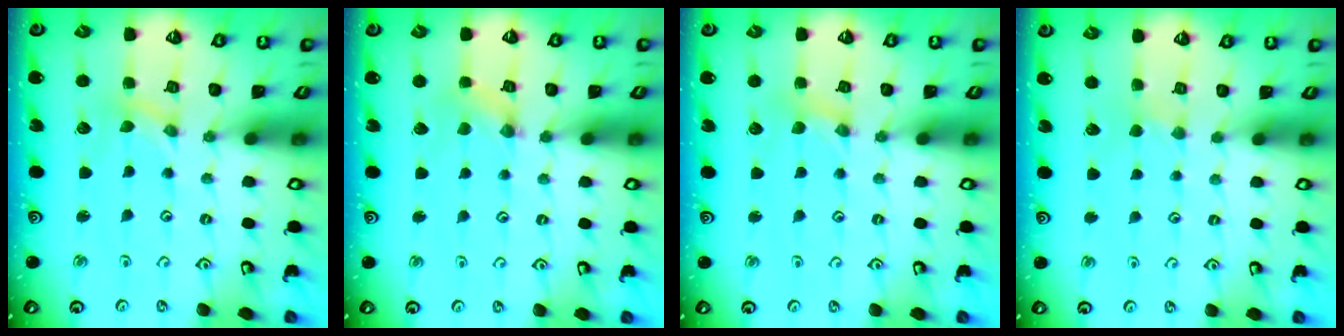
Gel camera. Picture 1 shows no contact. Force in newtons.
{"total": 1.4, "press": 1.4, "slide": 0.2}
{"total": 2.2, "press": 2.2, "slide": 0.4}
{"total": 1.2, "press": 1.1, "slide": 0.3}